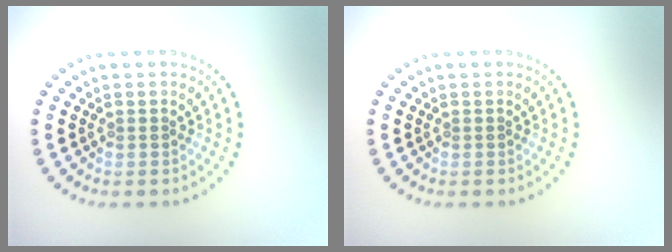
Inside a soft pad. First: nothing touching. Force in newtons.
{"total": 0.0}